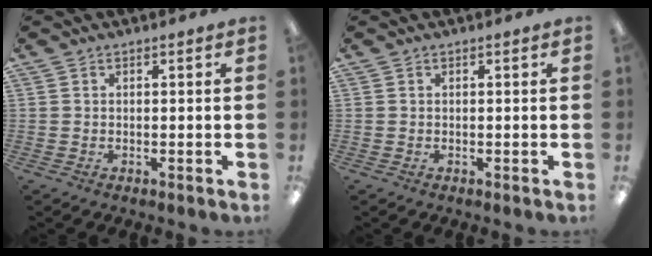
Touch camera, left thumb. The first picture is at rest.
{"total": 0.0}